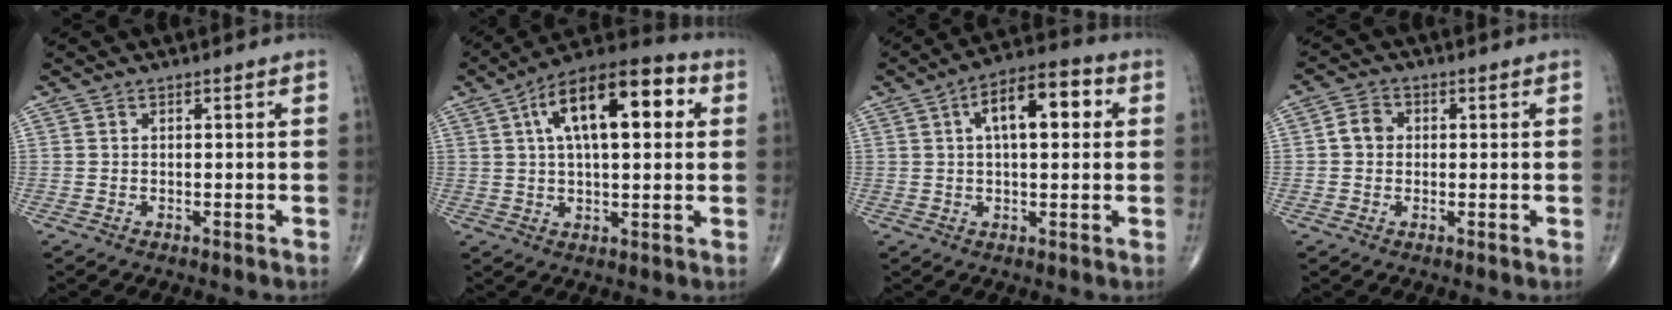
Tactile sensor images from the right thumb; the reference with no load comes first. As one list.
[{"total": 18.1, "force": [5.0, 8.0, 15.4], "torque": [-0.226, 0.022, 0.070]}, {"total": 11.3, "force": [2.8, 5.1, 9.7], "torque": [-0.139, 0.025, 0.037]}, {"total": 3.5, "force": [0.1, 3.0, 1.8], "torque": [-0.022, 0.009, -0.004]}]